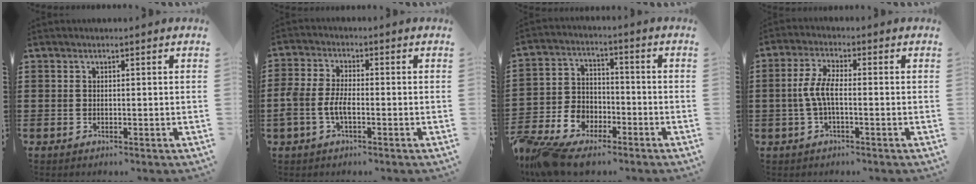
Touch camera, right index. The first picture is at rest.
{"total": 4.4, "force": [-1.5, 2.0, 3.6], "torque": [-0.093, -0.003, -0.035]}
{"total": 7.7, "force": [-5.4, 4.7, 2.8], "torque": [-0.090, 0.015, -0.111]}
{"total": 4.9, "force": [-0.9, 1.4, 4.6], "torque": [-0.111, -0.007, -0.025]}